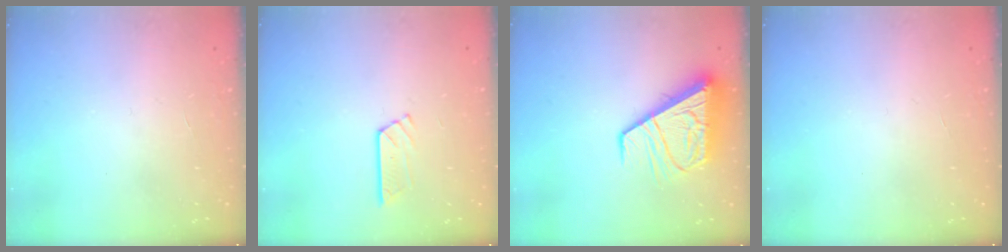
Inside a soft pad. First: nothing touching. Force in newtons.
{"total": 4.6, "press": 4.6, "slide": 0.4}
{"total": 13.2, "press": 13.1, "slide": 1.6}
{"total": 0.0}